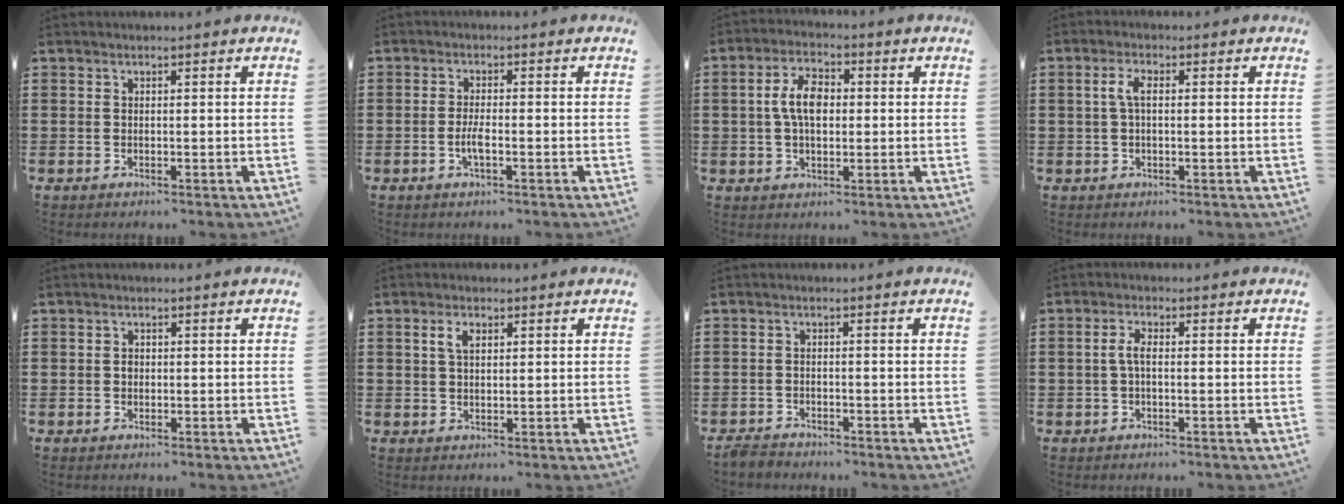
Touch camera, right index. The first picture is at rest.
{"total": 2.7, "force": [-0.9, 0.6, 2.5], "torque": [-0.058, -0.004, -0.021]}
{"total": 6.4, "force": [0.5, 3.4, 5.4], "torque": [-0.115, 0.013, 0.004]}
{"total": 2.9, "force": [0.2, 1.1, 2.7], "torque": [-0.061, 0.002, -0.002]}
{"total": 0.7, "force": [-0.1, 0.6, 0.4], "torque": [-0.011, 0.001, -0.001]}
{"total": 2.6, "force": [1.0, 1.2, 2.0], "torque": [-0.044, 0.007, 0.017]}
{"total": 1.9, "force": [-1.9, 0.3, 0.0], "torque": [-0.005, 0.000, -0.041]}
{"total": 2.7, "force": [-0.4, 0.9, 2.5], "torque": [-0.062, -0.003, -0.014]}